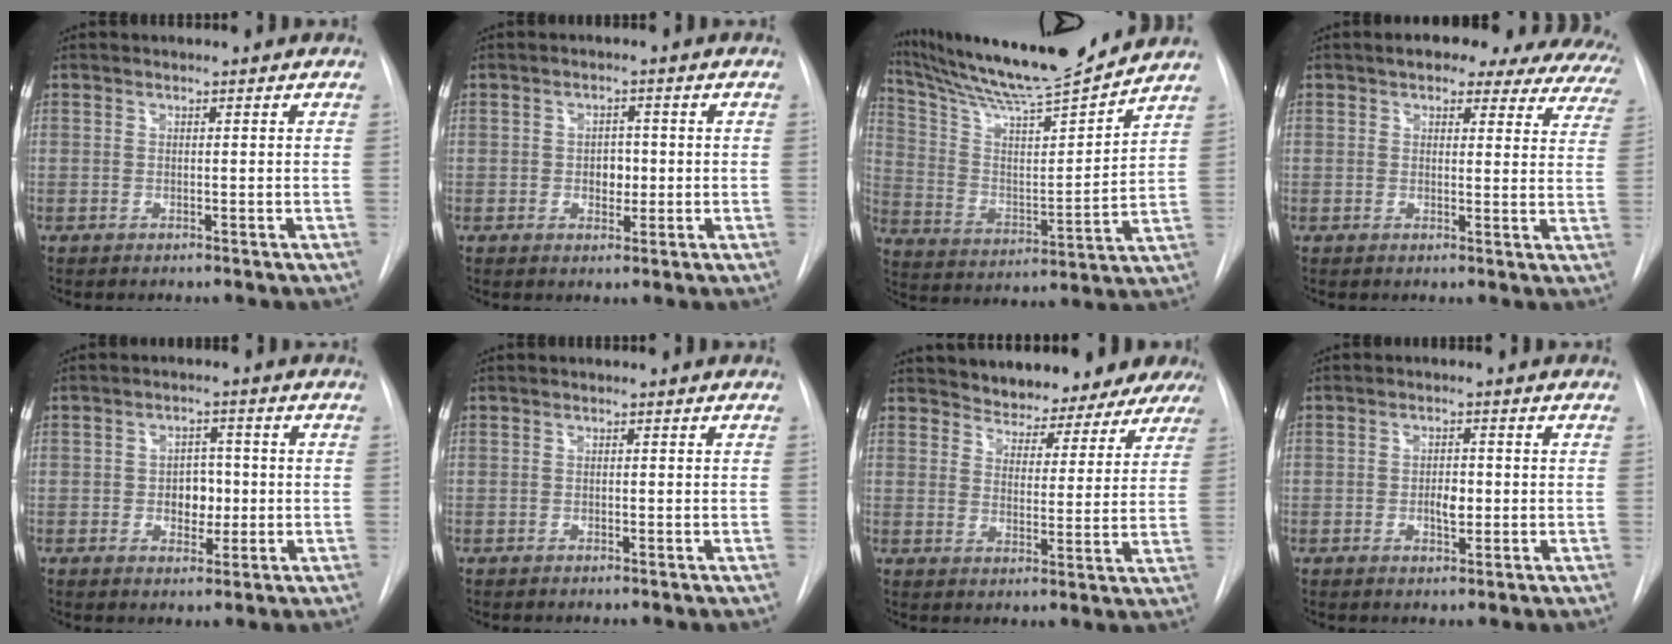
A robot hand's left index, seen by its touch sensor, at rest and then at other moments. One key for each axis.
{"total": 2.8, "fx": -0.2, "fy": 2.0, "fz": 1.9, "tx": -0.022, "ty": 0.003, "tz": 0.000}
{"total": 18.4, "fx": 17.1, "fy": -0.5, "fz": 6.7, "tx": -0.123, "ty": -0.023, "tz": 0.281}
{"total": 18.2, "fx": 14.9, "fy": 6.4, "fz": 8.2, "tx": -0.095, "ty": 0.012, "tz": 0.152}
{"total": 4.4, "fx": -0.3, "fy": 3.1, "fz": 3.1, "tx": -0.040, "ty": 0.009, "tz": -0.001}
{"total": 0.0}
{"total": 13.7, "fx": 12.6, "fy": 4.3, "fz": 2.9, "tx": -0.022, "ty": 0.004, "tz": 0.147}
{"total": 2.9, "fx": -0.5, "fy": 1.4, "fz": 2.5, "tx": -0.040, "ty": 0.003, "tz": -0.004}